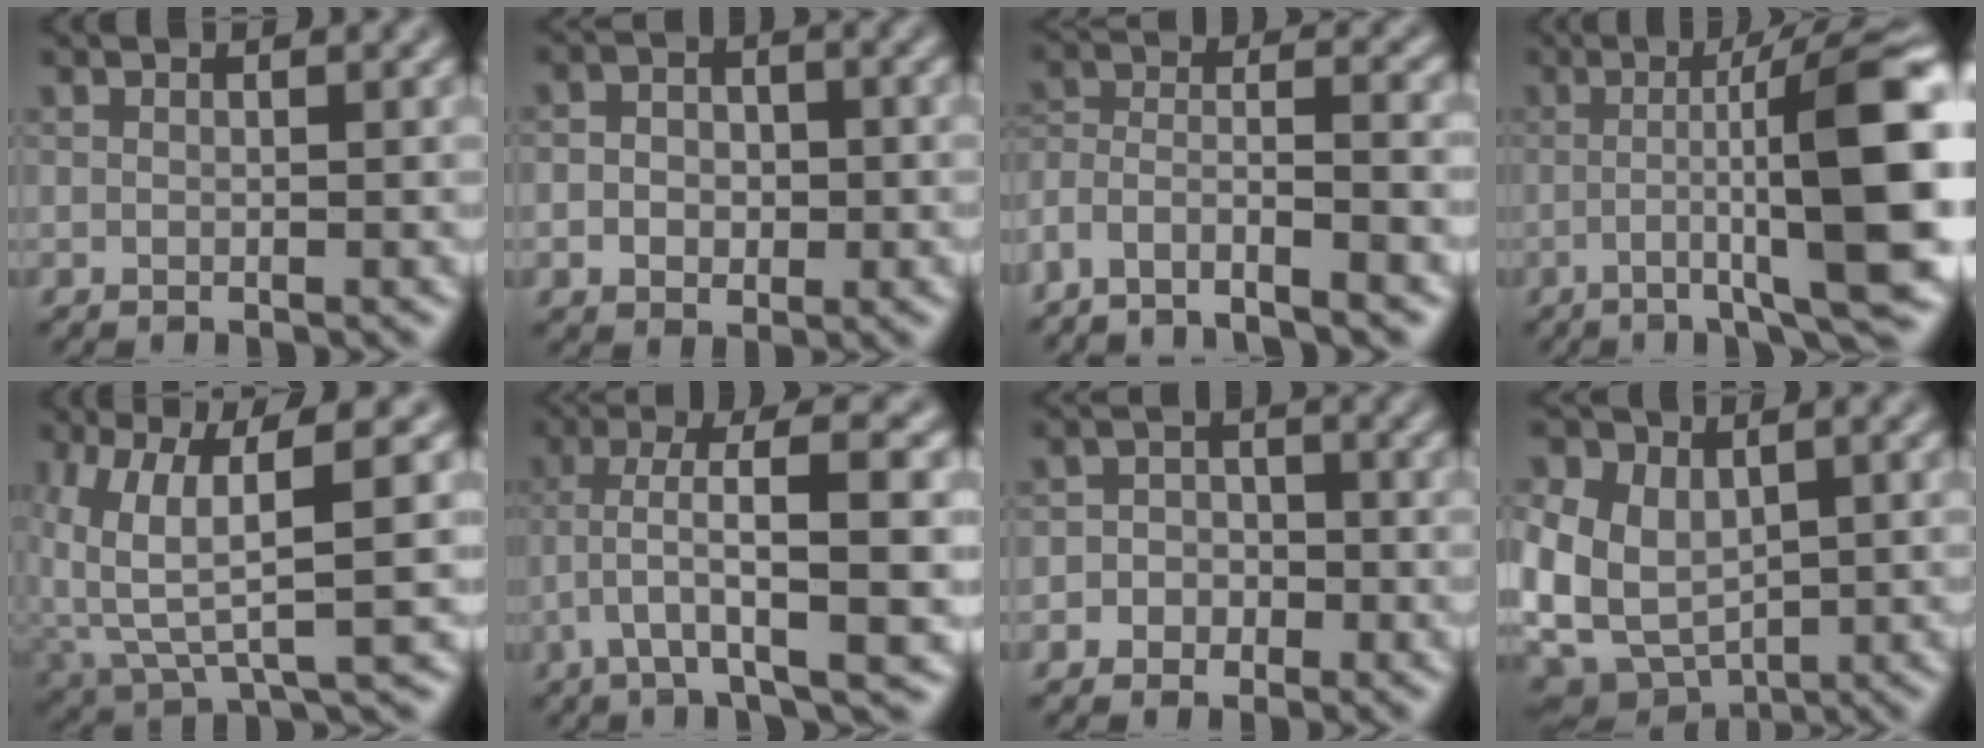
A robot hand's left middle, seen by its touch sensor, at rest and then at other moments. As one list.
[{"total": 3.6, "force": [-0.3, 3.0, 2.0], "torque": [-0.025, -0.006, -0.031]}, {"total": 5.9, "force": [-4.6, 1.3, 3.6], "torque": [-0.066, -0.004, -0.096]}, {"total": 12.8, "force": [-1.2, 2.2, 12.5], "torque": [-0.159, 0.012, -0.023]}, {"total": 7.0, "force": [2.1, 2.1, 6.4], "torque": [-0.143, -0.014, 0.039]}, {"total": 7.5, "force": [-1.0, 1.5, 7.3], "torque": [-0.130, 0.010, -0.025]}, {"total": 3.3, "force": [-1.2, 3.0, 0.7], "torque": [0.020, 0.000, -0.048]}, {"total": 7.4, "force": [0.5, 5.5, 4.9], "torque": [-0.119, -0.019, 0.011]}]